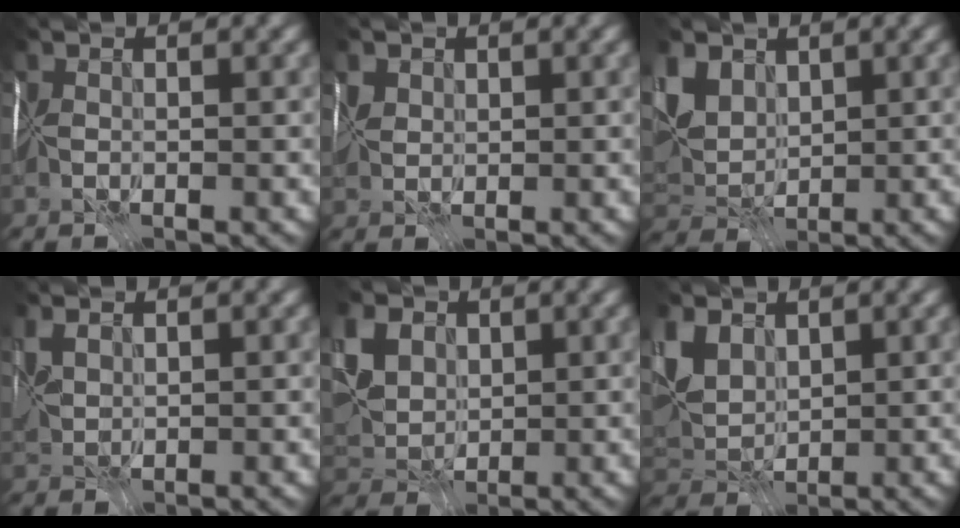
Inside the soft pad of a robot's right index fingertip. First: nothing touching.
{"total": 1.0, "force": [0.9, 0.4, 0.0], "torque": [0.004, 0.001, 0.013]}
{"total": 4.8, "force": [2.6, 3.1, 2.7], "torque": [-0.069, 0.002, 0.050]}
{"total": 1.3, "force": [1.1, 0.4, 0.7], "torque": [-0.015, 0.001, 0.025]}
{"total": 6.2, "force": [2.5, 4.4, 3.6], "torque": [-0.087, 0.019, 0.043]}
{"total": 4.1, "force": [2.3, 2.5, 2.2], "torque": [-0.064, 0.000, 0.048]}